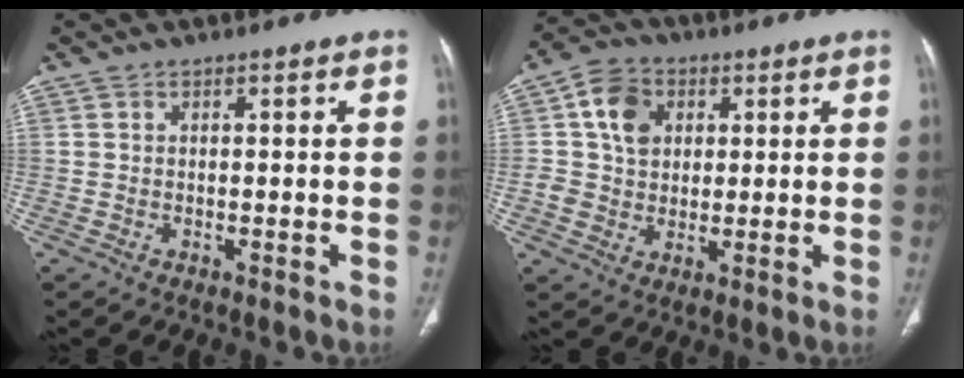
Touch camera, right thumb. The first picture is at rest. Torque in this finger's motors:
{"motor_torque": [1.22, 1.07, 0.53, -0.55, 0.07]}